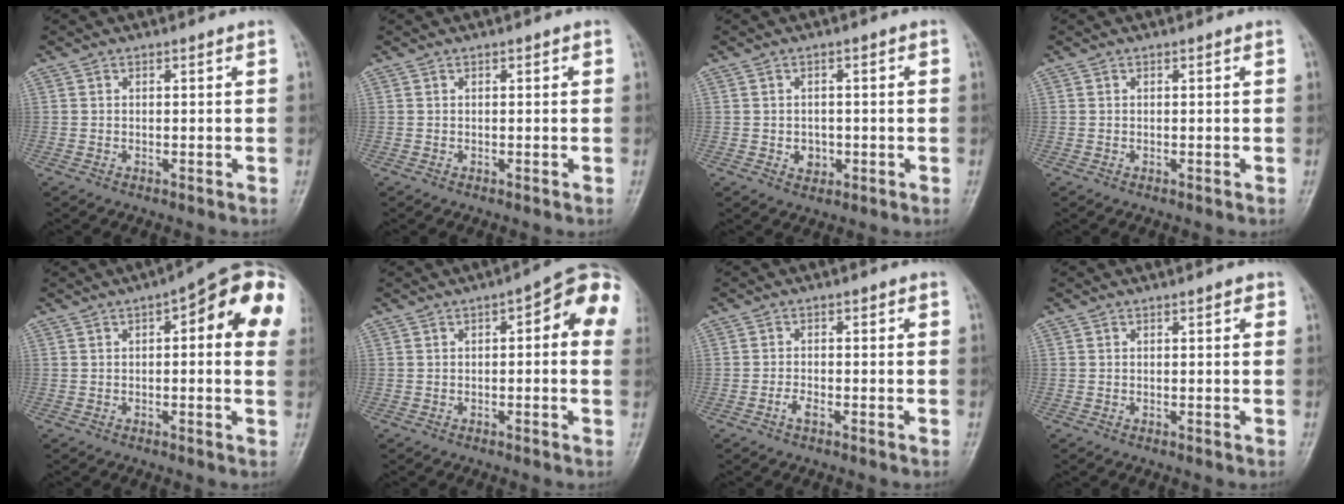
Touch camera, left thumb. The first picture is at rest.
{"total": 0.0}
{"total": 2.9, "force": [-0.9, 2.5, 1.1], "torque": [0.000, 0.003, -0.008]}
{"total": 0.0}
{"total": 14.2, "force": [4.0, 4.8, 12.7], "torque": [-0.129, 0.014, 0.036]}
{"total": 9.1, "force": [2.0, 3.3, 8.2], "torque": [-0.078, 0.026, 0.014]}
{"total": 1.9, "force": [-1.1, 0.9, 1.2], "torque": [-0.020, 0.008, -0.022]}
{"total": 1.2, "force": [0.6, 0.5, 1.0], "torque": [-0.011, 0.002, 0.004]}